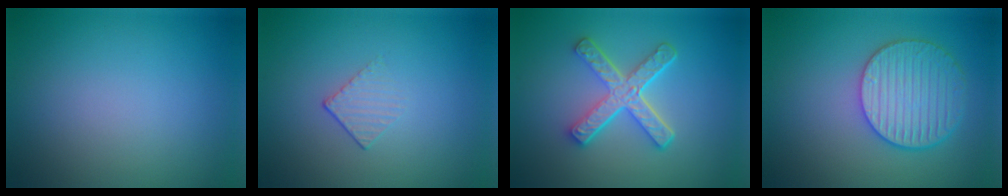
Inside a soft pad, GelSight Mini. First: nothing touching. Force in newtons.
{"total": 1.2, "press": 0.5, "slide": 1.1}
{"total": 5.1, "press": 3.7, "slide": 3.5}
{"total": 4.9, "press": 4.4, "slide": 2.1}